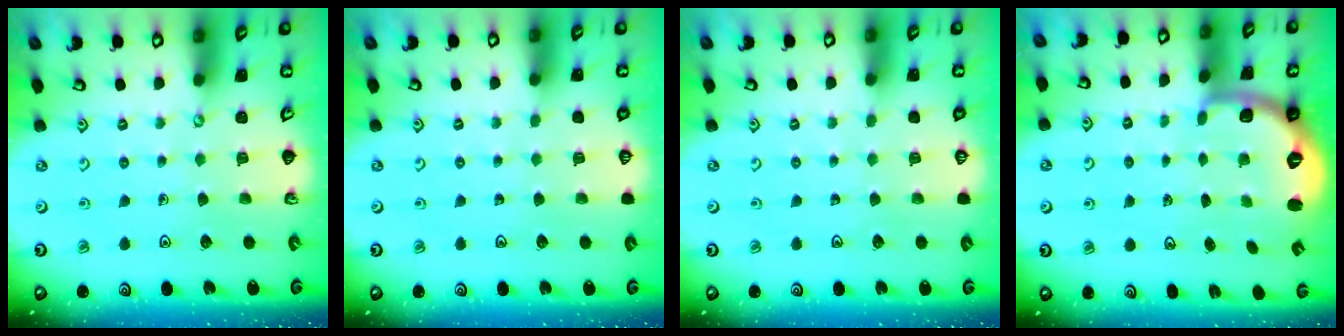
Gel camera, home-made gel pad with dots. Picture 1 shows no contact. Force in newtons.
{"total": 0.0}
{"total": 0.0}
{"total": 2.8, "press": 1.8, "slide": 2.1}